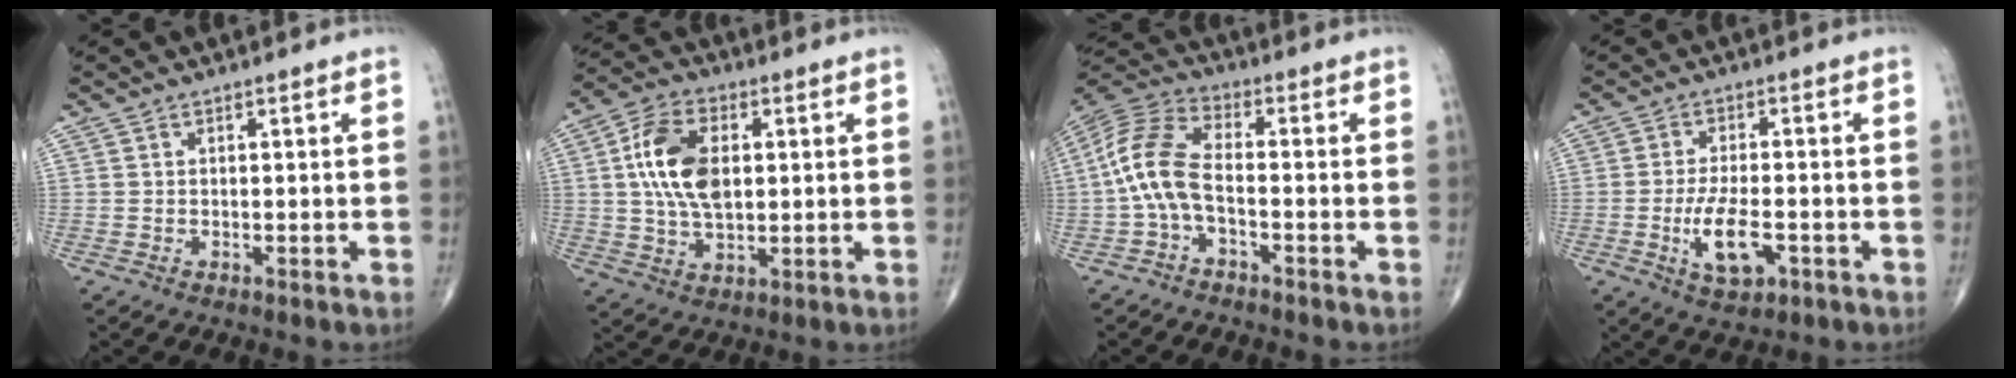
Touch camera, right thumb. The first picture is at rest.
{"total": 12.7, "force": [1.8, 7.4, 10.1], "torque": [-0.184, 0.006, 0.032]}
{"total": 10.3, "force": [-1.9, 5.1, 8.7], "torque": [-0.189, 0.036, -0.047]}
{"total": 7.9, "force": [-2.5, 3.4, 6.6], "torque": [-0.117, 0.004, -0.039]}